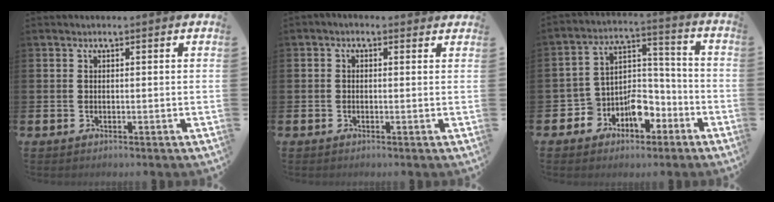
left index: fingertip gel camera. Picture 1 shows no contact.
{"total": 0.6, "force": [-0.4, 0.3, 0.3], "torque": [-0.002, -0.001, -0.008]}
{"total": 7.3, "force": [-3.8, 5.5, 3.0], "torque": [-0.066, 0.003, -0.070]}